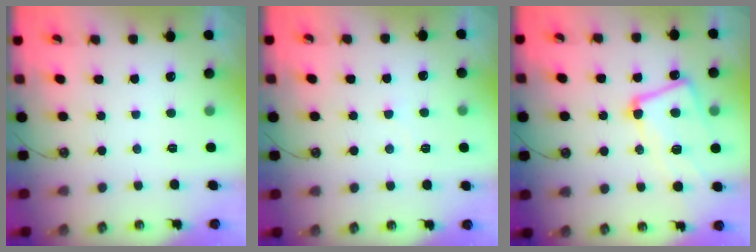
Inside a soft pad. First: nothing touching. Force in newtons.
{"total": 6.1, "press": 6.1, "slide": 0.3}
{"total": 8.0, "press": 7.9, "slide": 1.4}